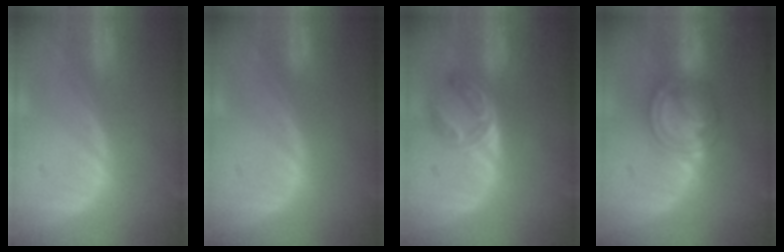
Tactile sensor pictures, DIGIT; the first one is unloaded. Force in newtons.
{"total": 0.5, "press": 0.0, "slide": 0.5}
{"total": 5.7, "press": 4.5, "slide": 3.5}
{"total": 7.0, "press": 6.3, "slide": 3.1}